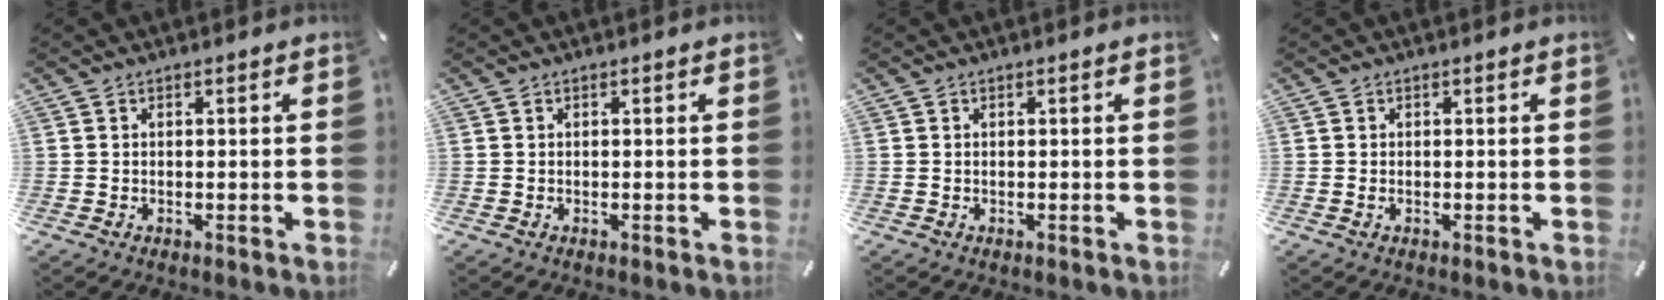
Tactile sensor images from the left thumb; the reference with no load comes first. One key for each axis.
{"total": 0.0}
{"total": 0.0}
{"total": 0.9, "fx": -0.3, "fy": 0.4, "fz": 0.7, "tx": -0.014, "ty": -0.001, "tz": -0.005}